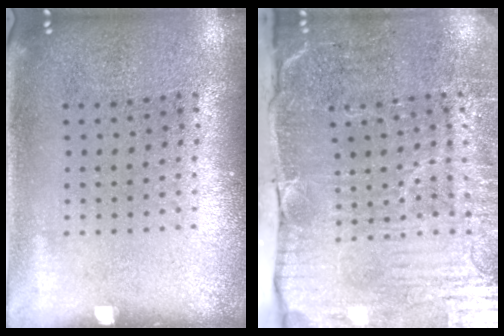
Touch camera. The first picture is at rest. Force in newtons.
{"total": 4.8, "press": 4.3, "slide": 2.1}